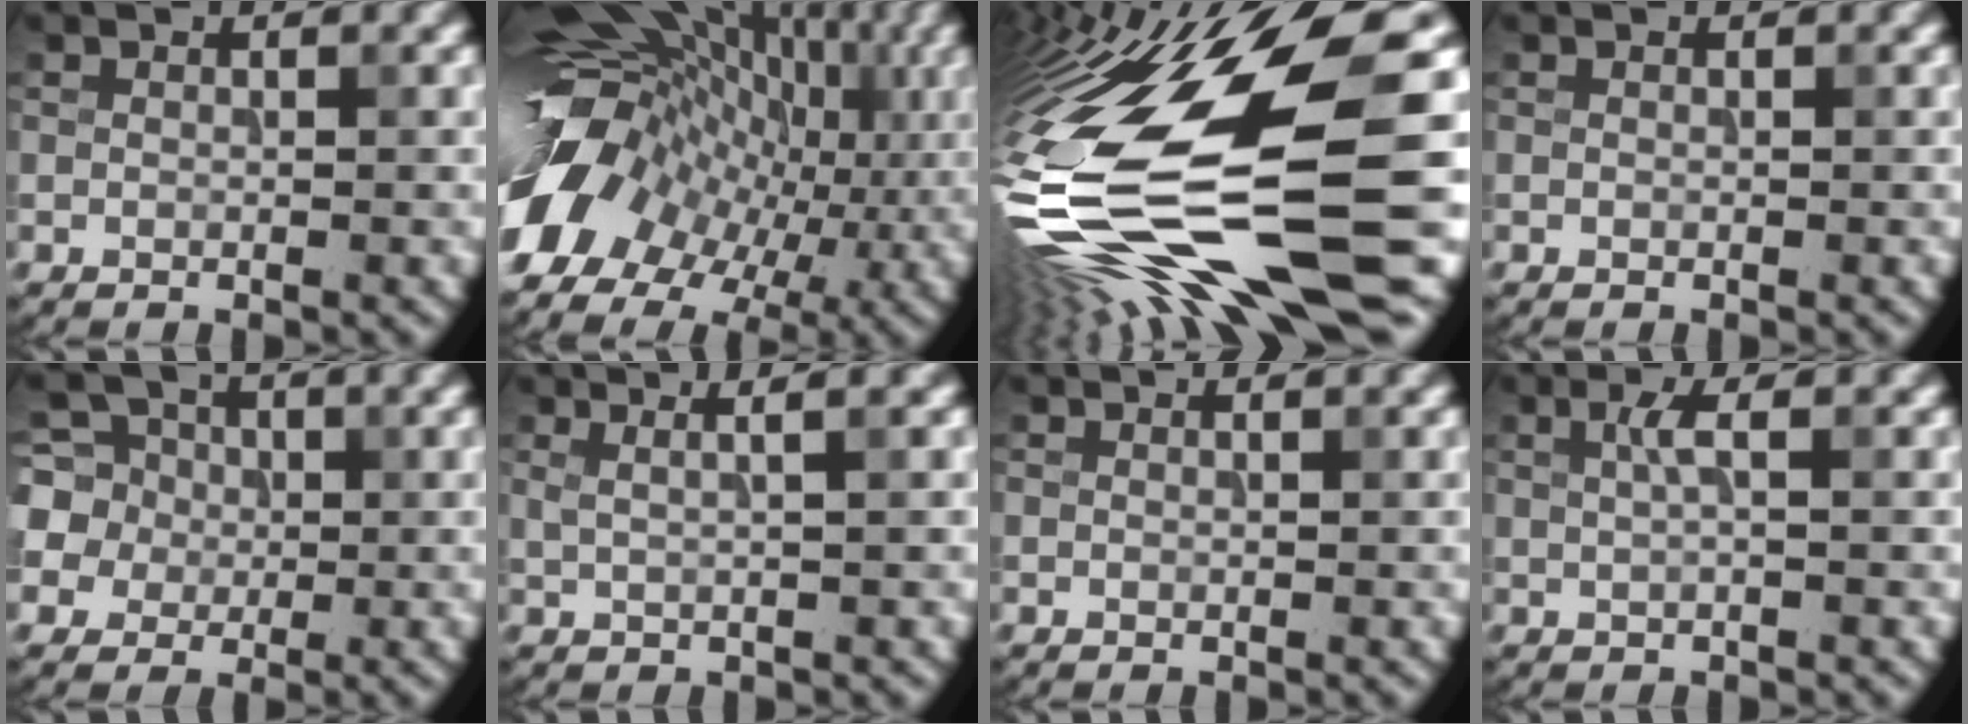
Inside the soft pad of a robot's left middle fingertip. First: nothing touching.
{"total": 16.1, "force": [-1.2, 11.4, 11.2], "torque": [-0.201, -0.003, -0.006]}
{"total": 17.9, "force": [-4.4, 4.3, 16.8], "torque": [-0.321, -0.009, -0.071]}
{"total": 0.0}
{"total": 6.7, "force": [0.9, 6.3, 2.1], "torque": [-0.052, 0.036, 0.002]}
{"total": 3.0, "force": [1.6, 1.2, 2.2], "torque": [-0.019, 0.012, -0.001]}
{"total": 0.0}
{"total": 1.4, "force": [0.4, 0.2, 1.4], "torque": [-0.030, 0.003, 0.006]}